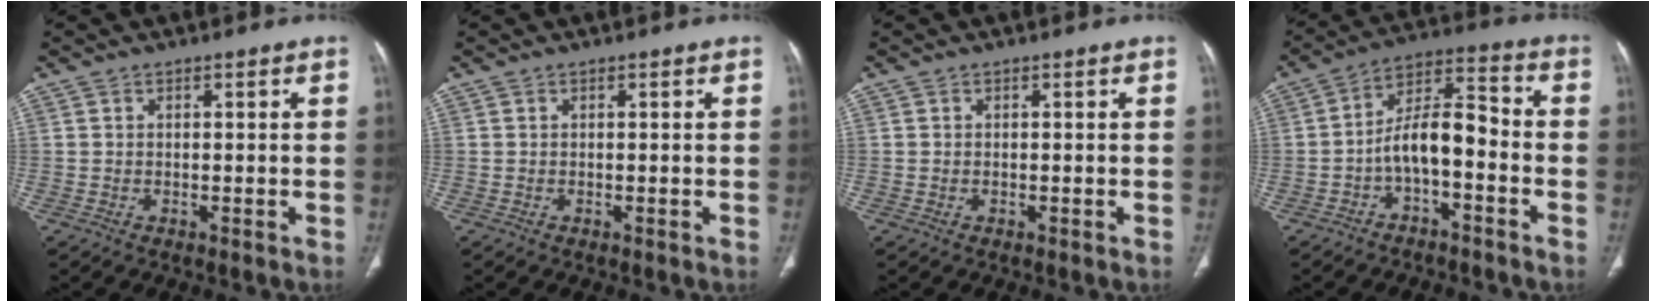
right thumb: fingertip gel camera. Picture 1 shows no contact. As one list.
[{"total": 0.0}, {"total": 0.0}, {"total": 9.7, "force": [-3.2, 4.3, 8.0], "torque": [-0.134, 0.061, -0.063]}]